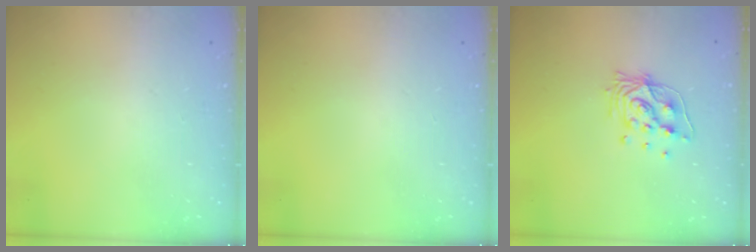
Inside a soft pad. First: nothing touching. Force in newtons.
{"total": 0.0}
{"total": 10.7, "press": 10.5, "slide": 1.7}